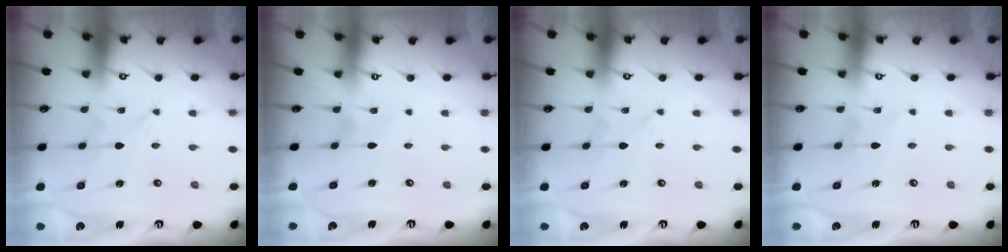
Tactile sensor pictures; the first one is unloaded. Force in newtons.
{"total": 1.3, "press": 1.3, "slide": 0.1}
{"total": 0.0}
{"total": 2.7, "press": 2.7, "slide": 0.2}